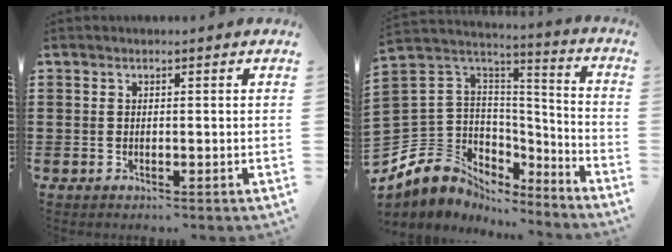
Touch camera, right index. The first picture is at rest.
{"total": 8.0, "force": [-4.3, 6.7, 0.8], "torque": [-0.059, -0.014, -0.082]}